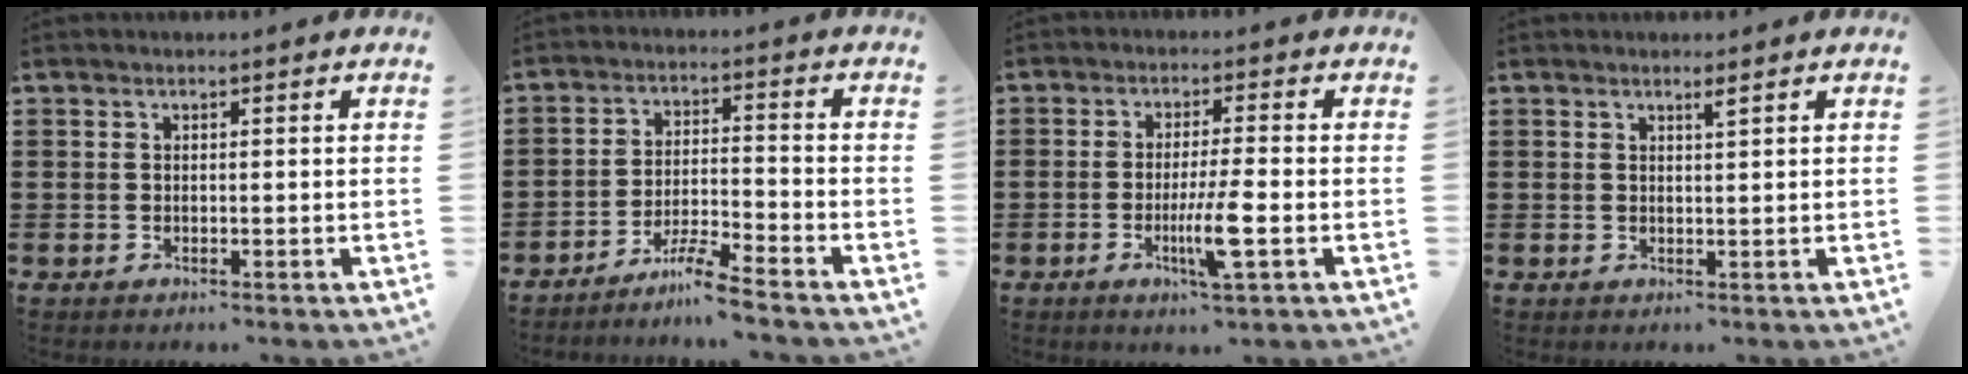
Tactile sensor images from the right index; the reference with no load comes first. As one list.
[{"total": 5.5, "force": [-5.1, -0.5, 2.2], "torque": [-0.053, -0.012, -0.100]}, {"total": 6.6, "force": [-2.1, 0.4, 6.2], "torque": [-0.124, -0.019, -0.041]}, {"total": 1.2, "force": [0.9, -0.1, 0.7], "torque": [-0.015, -0.004, 0.017]}]